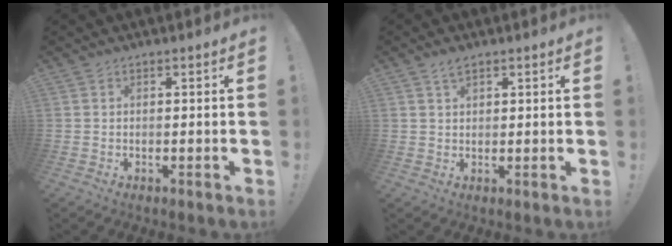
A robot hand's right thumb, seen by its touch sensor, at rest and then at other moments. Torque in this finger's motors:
{"motor_torque": [0.04, -0.07, -0.13, 0.17, -0.03]}